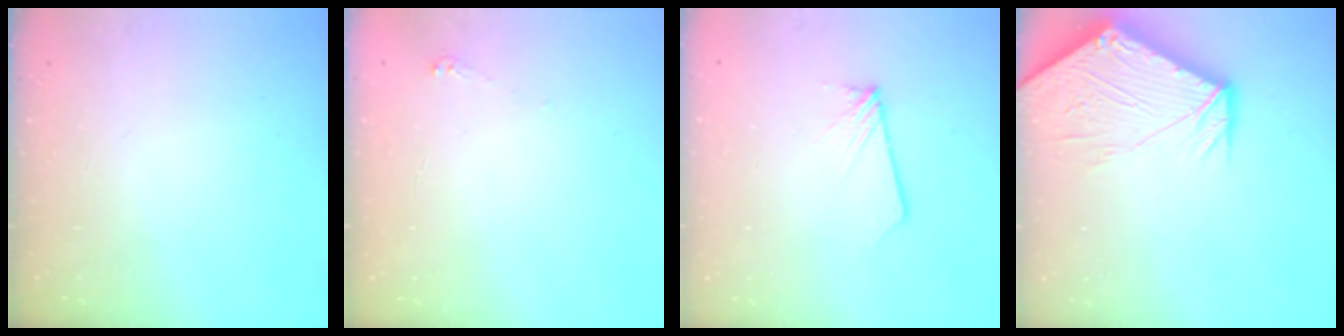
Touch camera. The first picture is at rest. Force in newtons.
{"total": 2.5, "press": 2.5, "slide": 0.3}
{"total": 1.9, "press": 1.9, "slide": 0.1}
{"total": 17.6, "press": 17.4, "slide": 2.3}